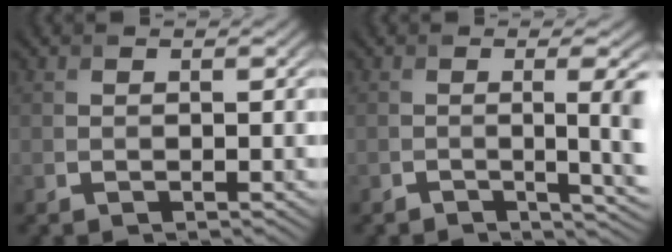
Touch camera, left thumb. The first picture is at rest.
{"total": 5.2, "force": [-0.3, 1.9, 4.8], "torque": [-0.050, -0.003, -0.001]}